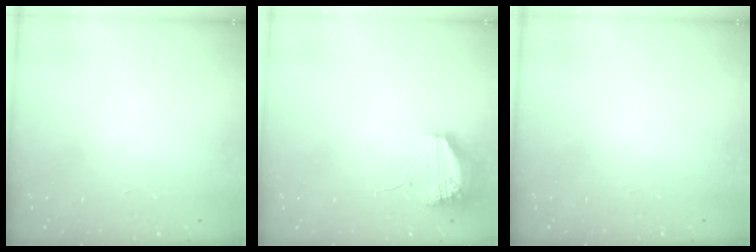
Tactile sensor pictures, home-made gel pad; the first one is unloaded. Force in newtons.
{"total": 9.7, "press": 9.6, "slide": 1.5}
{"total": 0.0}